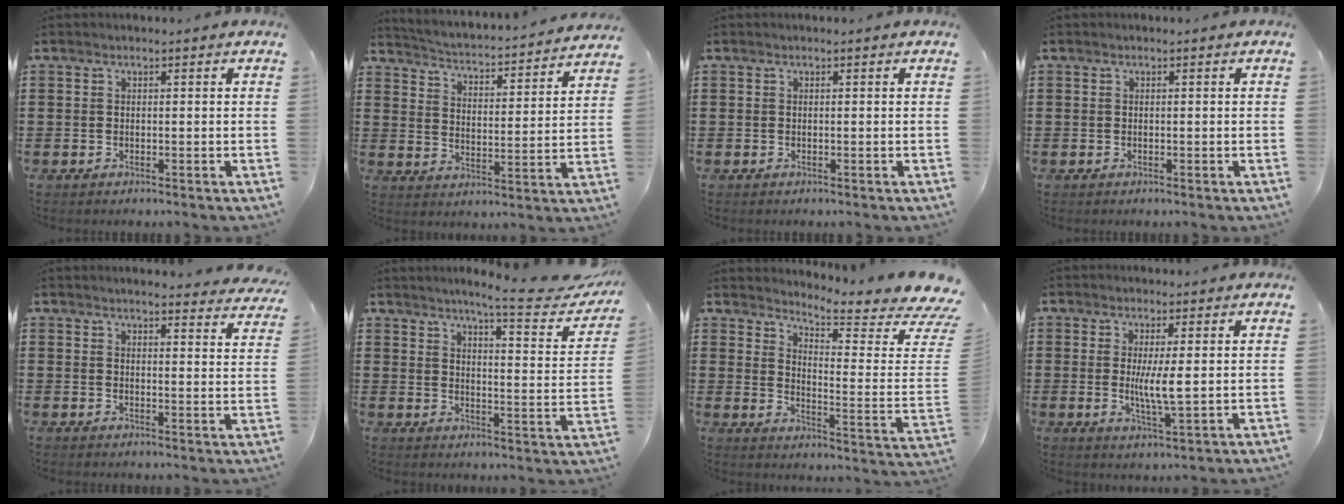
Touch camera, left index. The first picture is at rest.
{"total": 2.7, "force": [2.6, -0.5, 0.4], "torque": [-0.027, -0.035, 0.033]}
{"total": 0.0}
{"total": 0.0}
{"total": 3.1, "force": [3.0, -0.4, 0.5], "torque": [-0.016, -0.018, 0.051]}
{"total": 7.2, "force": [5.9, -0.4, 4.1], "torque": [-0.071, -0.043, 0.089]}
{"total": 5.5, "force": [5.1, -0.3, 2.0], "torque": [-0.054, -0.062, 0.083]}
{"total": 4.9, "force": [0.5, 0.6, 4.8], "torque": [-0.090, -0.004, 0.008]}